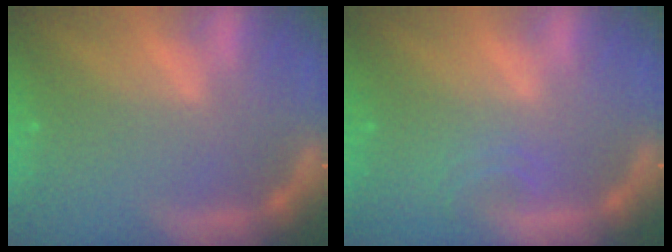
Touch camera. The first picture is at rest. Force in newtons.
{"total": 1.9}